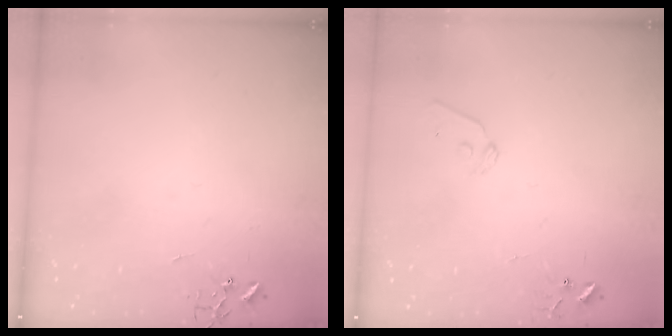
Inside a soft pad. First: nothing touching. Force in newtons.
{"total": 7.2, "press": 7.2, "slide": 0.5}